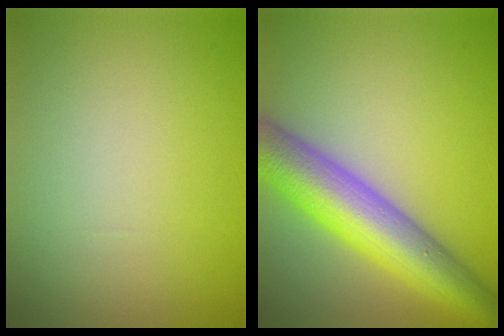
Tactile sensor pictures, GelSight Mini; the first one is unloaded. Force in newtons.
{"total": 9.2, "press": 9.2, "slide": 0.2}